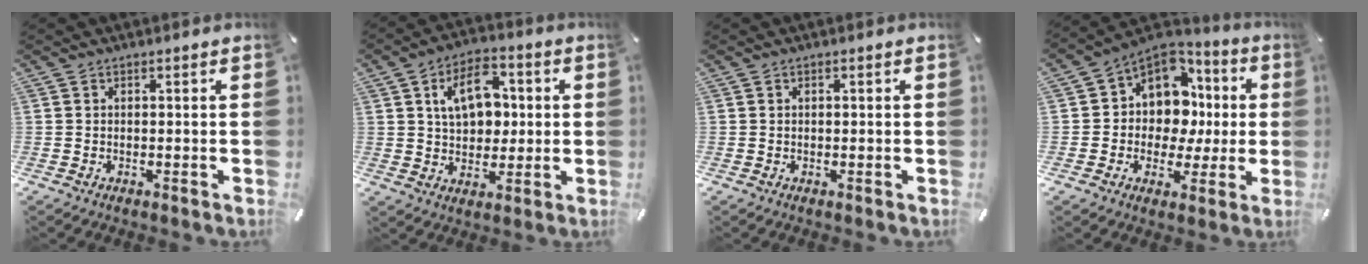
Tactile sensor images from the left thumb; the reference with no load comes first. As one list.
[{"total": 11.6, "force": [2.6, 8.3, 7.8], "torque": [-0.120, 0.011, 0.047]}, {"total": 0.0}, {"total": 11.8, "force": [2.0, 10.5, 5.0], "torque": [-0.078, -0.022, 0.047]}]